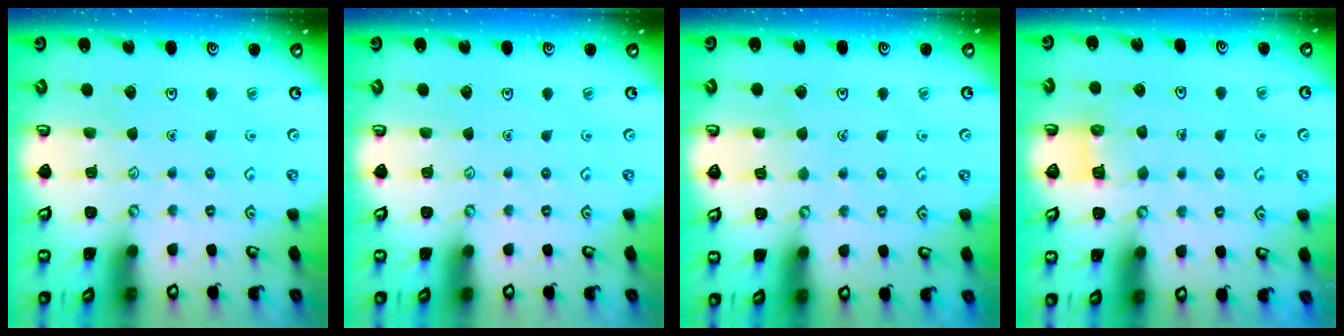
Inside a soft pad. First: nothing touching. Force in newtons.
{"total": 0.0}
{"total": 2.7, "press": 2.7, "slide": 0.2}
{"total": 3.8, "press": 3.8, "slide": 0.4}